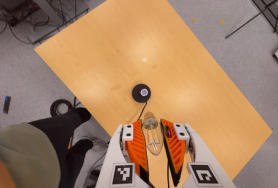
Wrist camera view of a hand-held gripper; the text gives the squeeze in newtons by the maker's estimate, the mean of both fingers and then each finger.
{"total": 21.2, "left": 24.1, "right": 18.3}